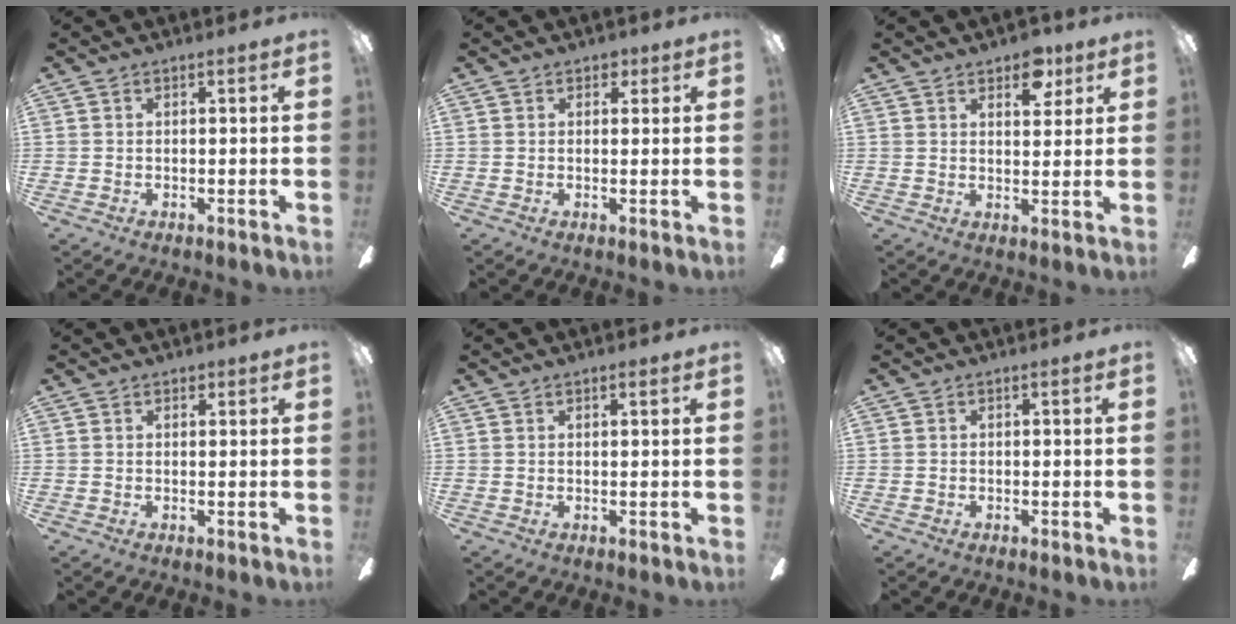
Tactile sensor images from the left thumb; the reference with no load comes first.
{"total": 2.2, "force": [1.4, 1.5, 0.9], "torque": [-0.001, -0.001, 0.023]}
{"total": 6.8, "force": [4.8, 3.4, 3.4], "torque": [-0.022, -0.023, 0.078]}
{"total": 1.3, "force": [1.0, 0.8, 0.2], "torque": [0.003, -0.002, 0.017]}
{"total": 1.0, "force": [0.9, 0.2, 0.4], "torque": [-0.001, -0.003, 0.014]}
{"total": 0.0}